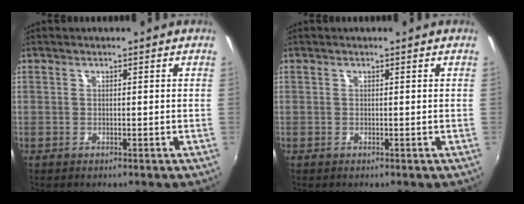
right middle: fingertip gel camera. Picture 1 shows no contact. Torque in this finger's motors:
{"motor_torque": [-0.01, 0.00, 0.00, 0.00]}